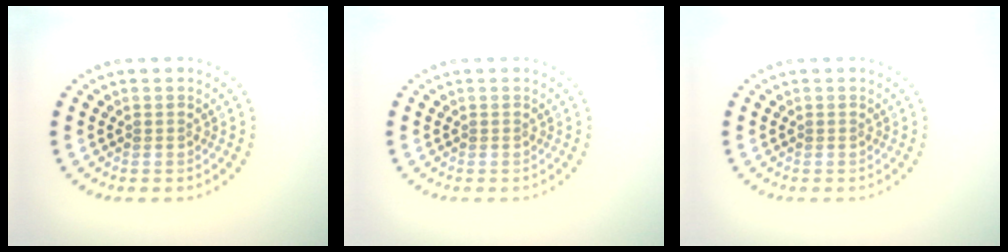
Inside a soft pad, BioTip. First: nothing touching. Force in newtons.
{"total": 0.0}
{"total": 0.0}